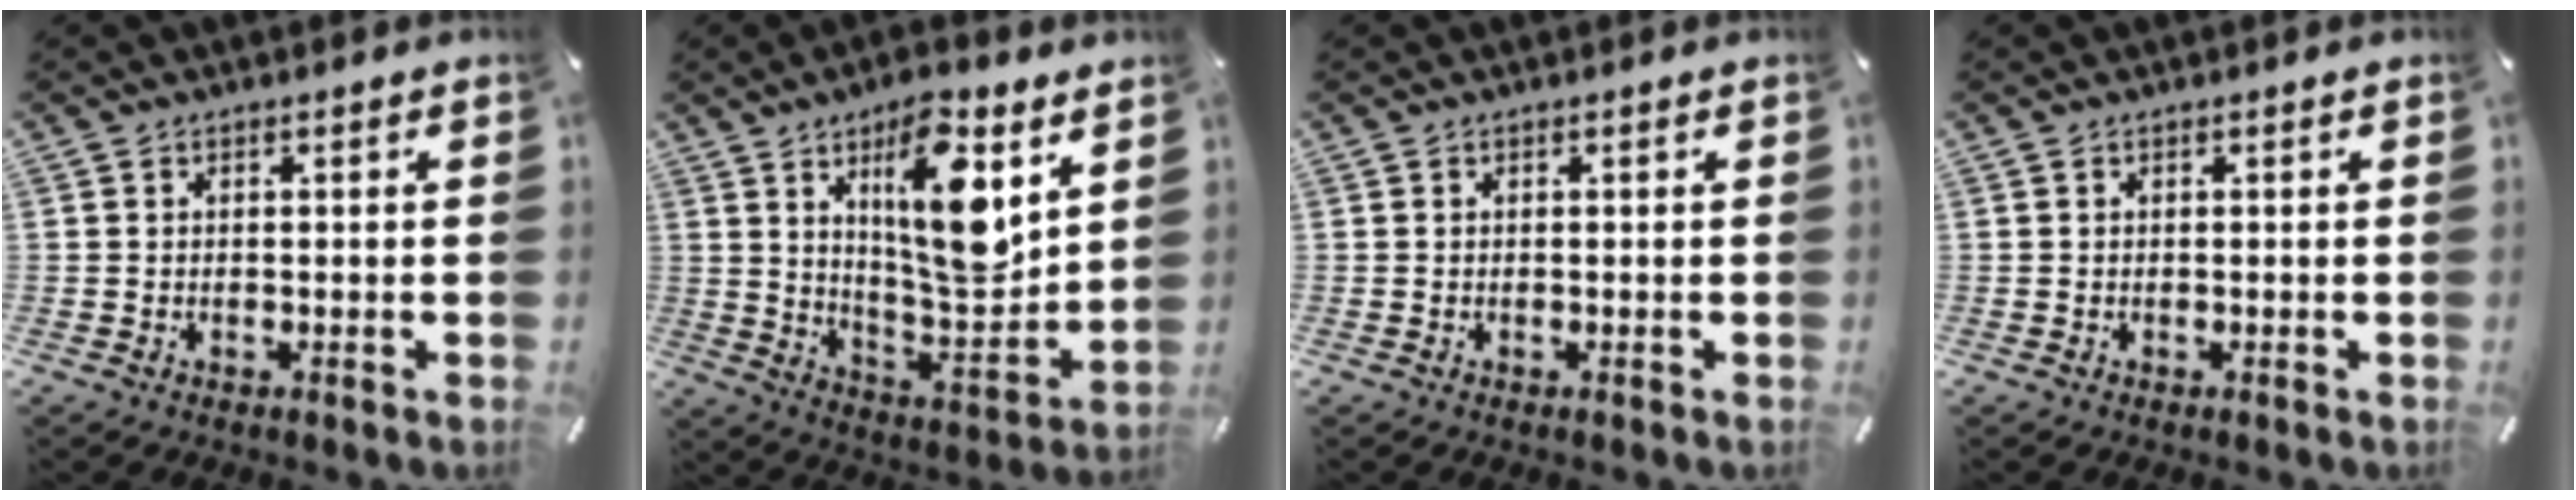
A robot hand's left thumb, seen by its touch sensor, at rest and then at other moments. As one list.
[{"total": 17.0, "force": [8.2, 6.4, 13.5], "torque": [-0.227, -0.044, 0.131]}, {"total": 0.0}, {"total": 0.0}]